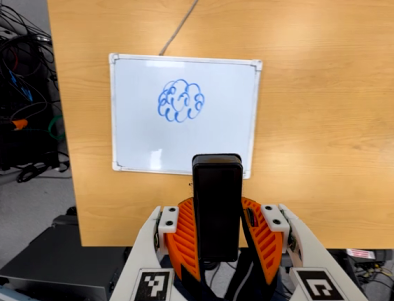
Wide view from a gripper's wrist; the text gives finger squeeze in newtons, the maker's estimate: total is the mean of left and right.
{"total": 5.5, "left": 4.6, "right": 6.4}